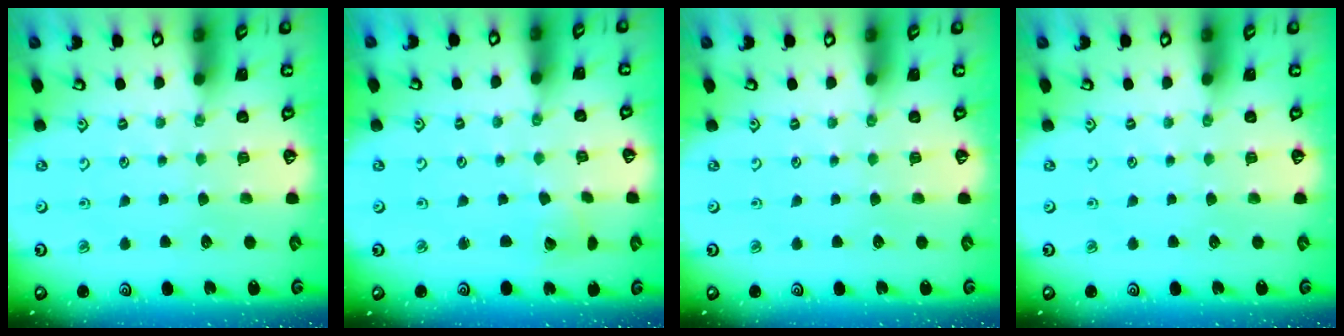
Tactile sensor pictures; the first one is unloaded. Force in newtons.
{"total": 2.4, "press": 2.4, "slide": 0.3}
{"total": 0.0}
{"total": 0.0}